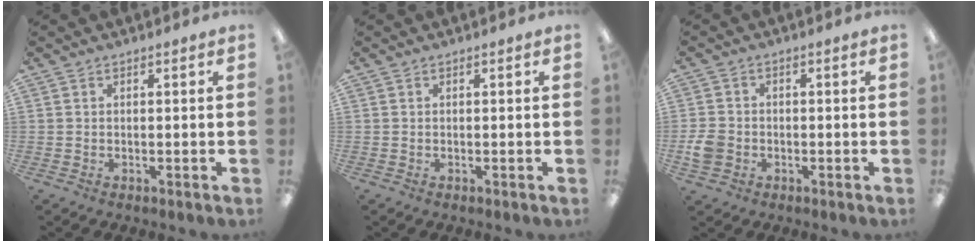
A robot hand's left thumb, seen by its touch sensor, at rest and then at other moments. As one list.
[{"total": 0.0}, {"total": 4.5, "force": [-1.5, 3.7, 2.1], "torque": [-0.039, 0.009, -0.025]}]